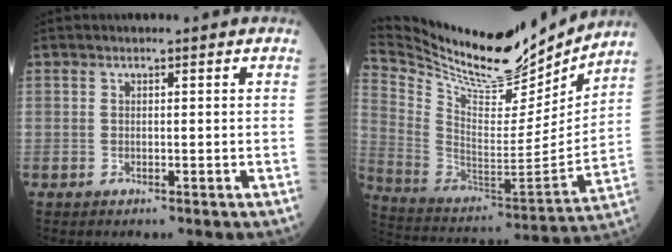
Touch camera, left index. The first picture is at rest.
{"total": 24.4, "force": [22.1, 4.7, 9.2], "torque": [-0.183, -0.041, 0.358]}